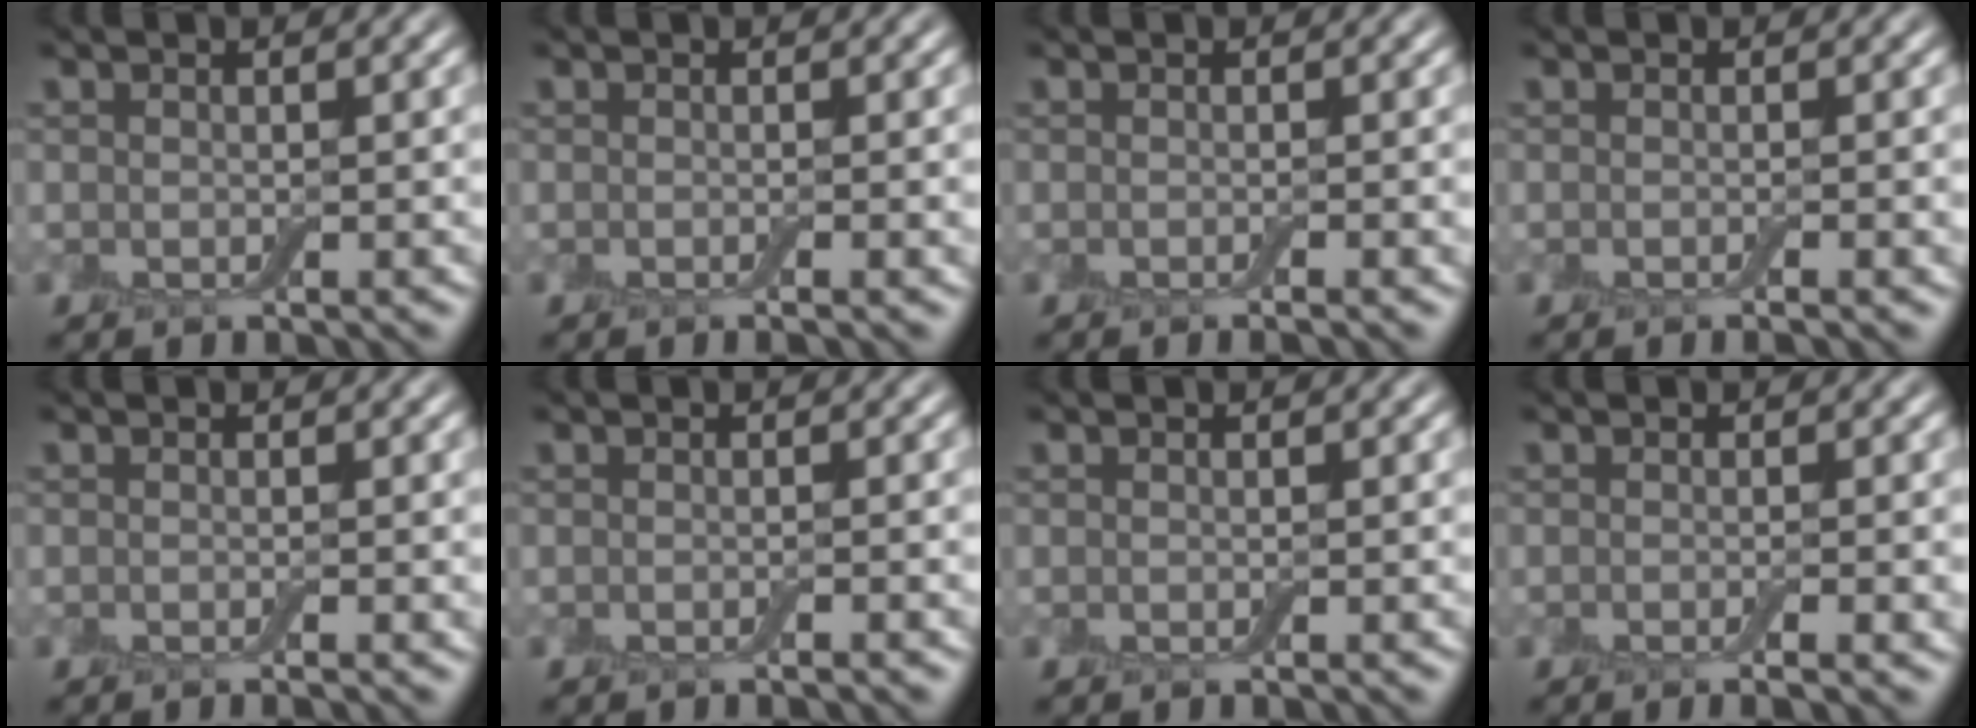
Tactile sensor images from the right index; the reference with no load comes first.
{"total": 1.2, "force": [-0.4, 0.2, 1.1], "torque": [-0.012, -0.003, -0.007]}
{"total": 1.2, "force": [-0.5, 0.2, 1.1], "torque": [-0.011, -0.004, -0.009]}
{"total": 1.2, "force": [-0.4, 0.2, 1.1], "torque": [-0.012, -0.004, -0.008]}
{"total": 0.9, "force": [-0.3, 0.1, 0.8], "torque": [-0.009, -0.004, -0.006]}
{"total": 0.8, "force": [-0.4, 0.1, 0.7], "torque": [-0.007, -0.001, -0.006]}
{"total": 0.0}
{"total": 2.4, "force": [-0.8, 0.5, 2.2], "torque": [-0.026, -0.004, -0.013]}